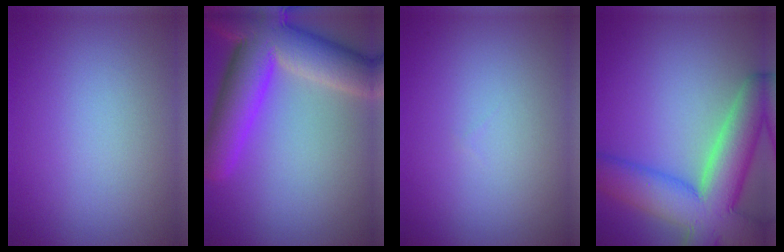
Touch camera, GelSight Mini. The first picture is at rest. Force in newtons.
{"total": 11.6, "press": 11.6, "slide": 0.6}
{"total": 0.0}
{"total": 10.7, "press": 10.7, "slide": 0.7}